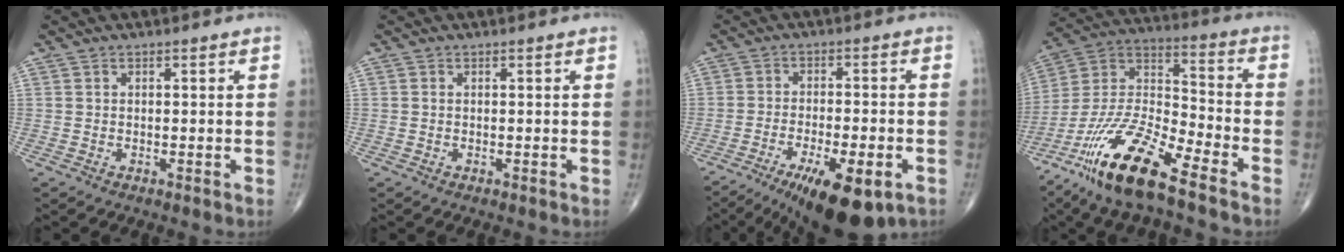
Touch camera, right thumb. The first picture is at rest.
{"total": 0.0}
{"total": 14.1, "force": [-7.6, 4.5, 11.0], "torque": [-0.152, 0.009, -0.113]}
{"total": 19.4, "force": [-12.9, 4.4, 13.9], "torque": [-0.276, 0.053, -0.243]}